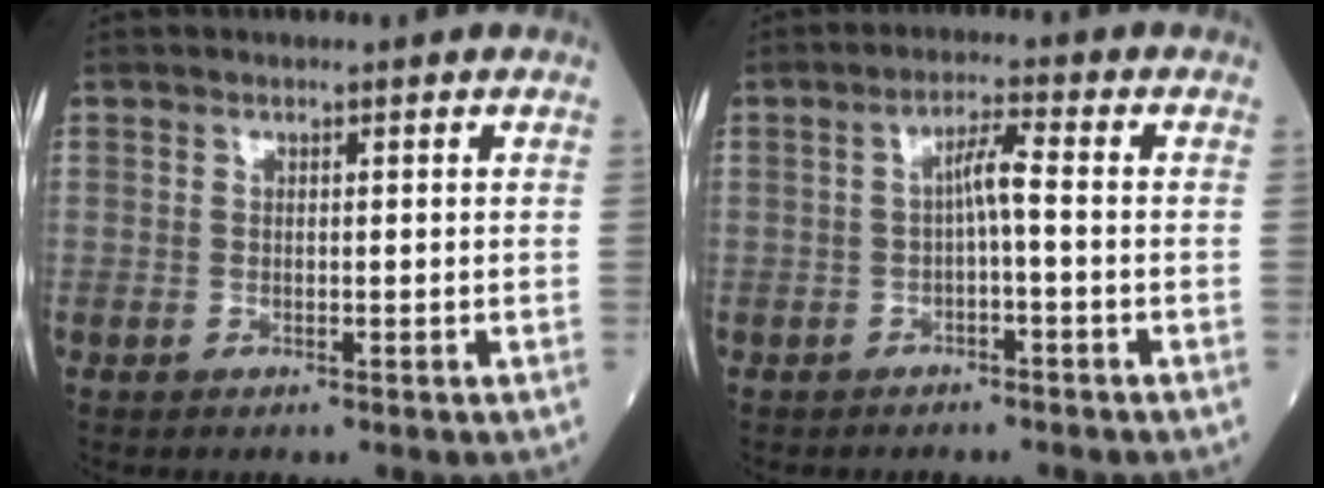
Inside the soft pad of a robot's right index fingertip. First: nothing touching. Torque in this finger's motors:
{"motor_torque": [0.58, -0.13, 0.22, 0.07]}